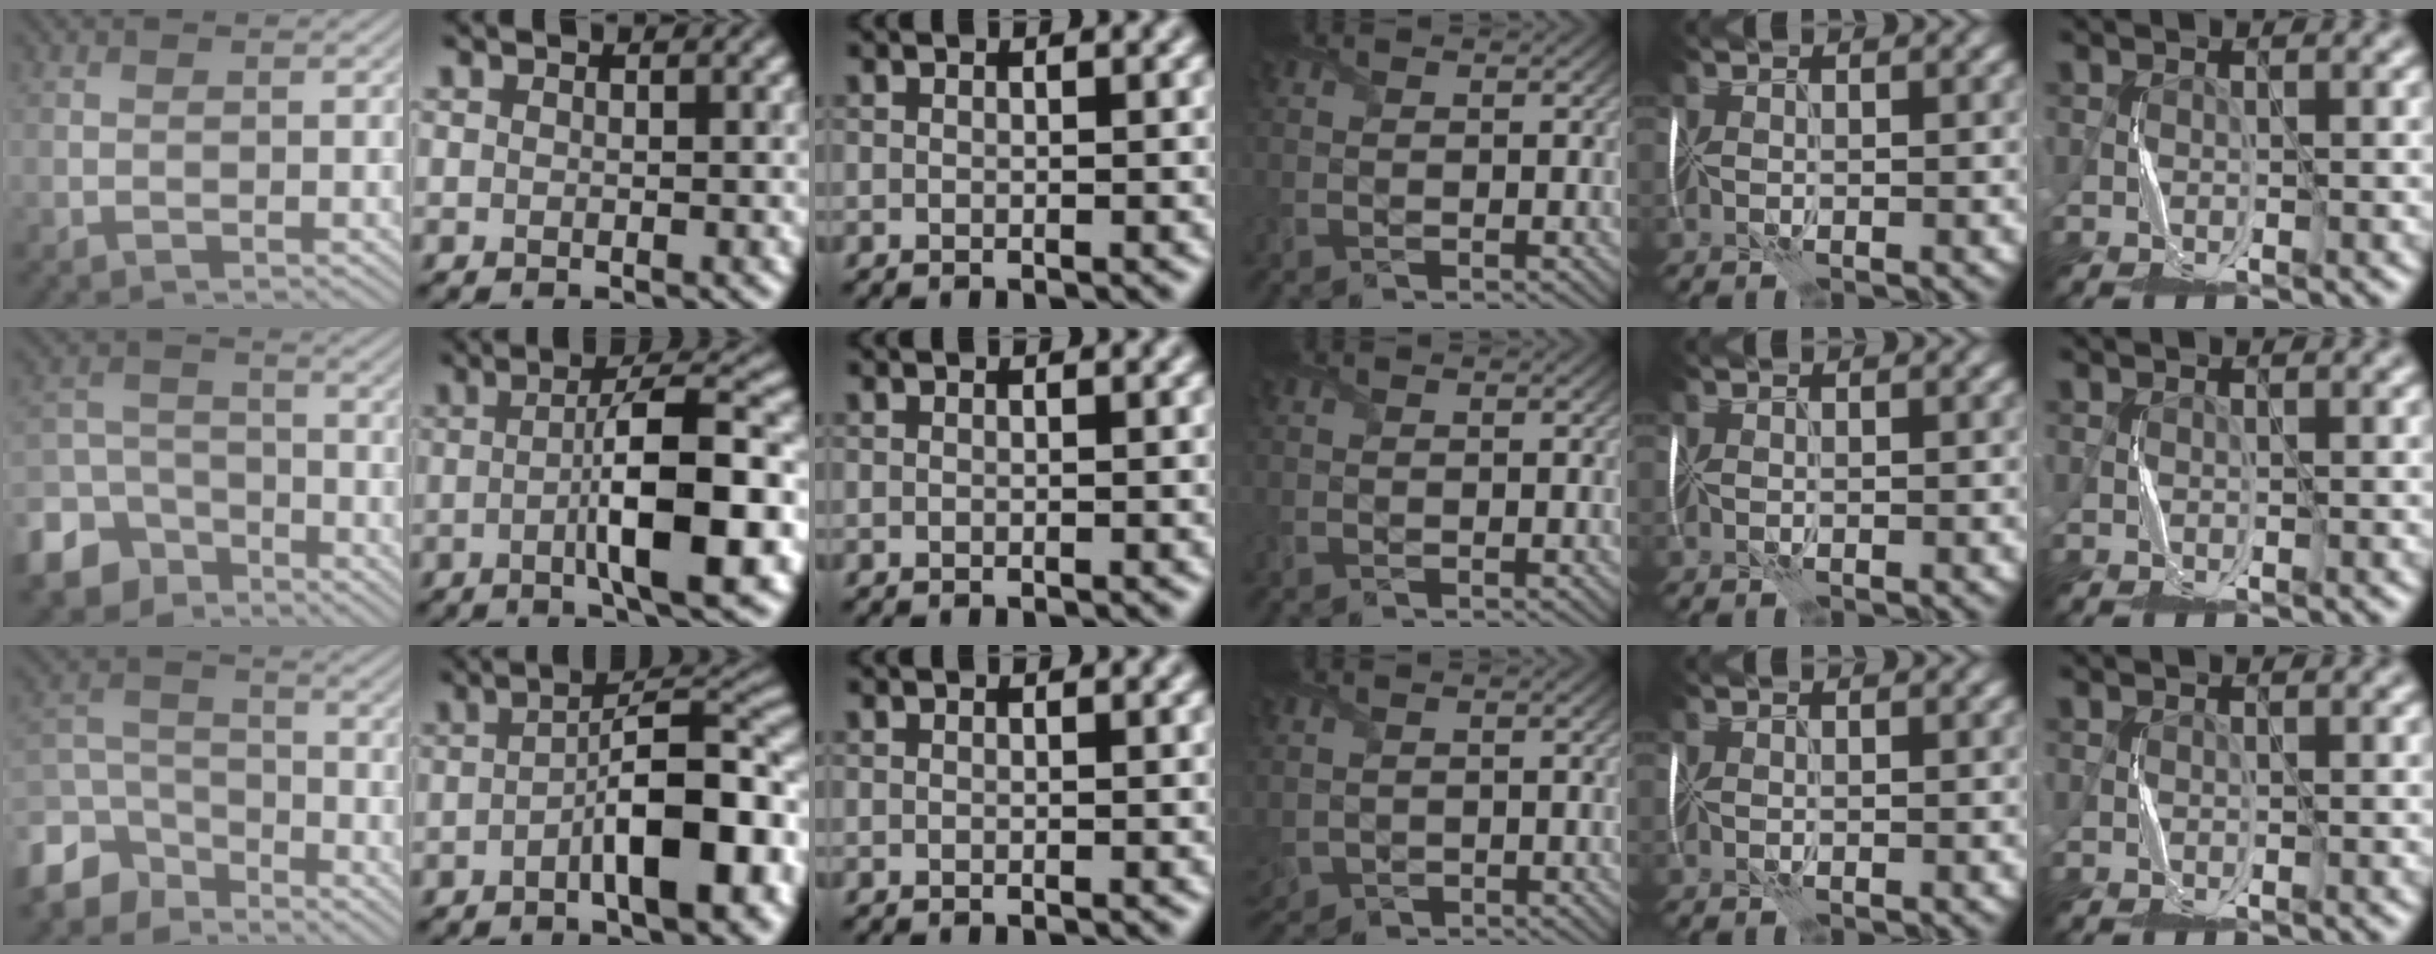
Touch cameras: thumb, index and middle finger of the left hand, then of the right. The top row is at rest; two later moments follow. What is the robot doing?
{"motion": "fold", "object": "plastic wrap"}